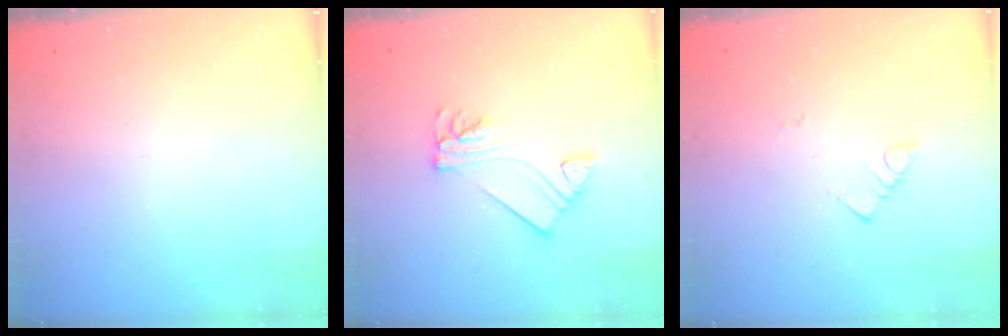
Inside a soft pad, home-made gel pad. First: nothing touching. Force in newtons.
{"total": 7.9, "press": 7.9, "slide": 0.8}
{"total": 2.7, "press": 2.7, "slide": 0.6}